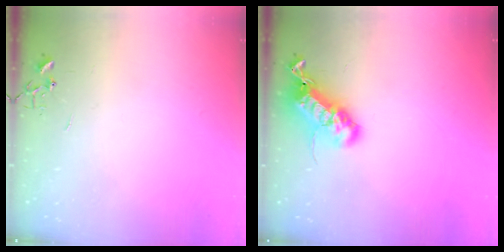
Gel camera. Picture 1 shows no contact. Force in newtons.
{"total": 21.0, "press": 21.0, "slide": 0.4}